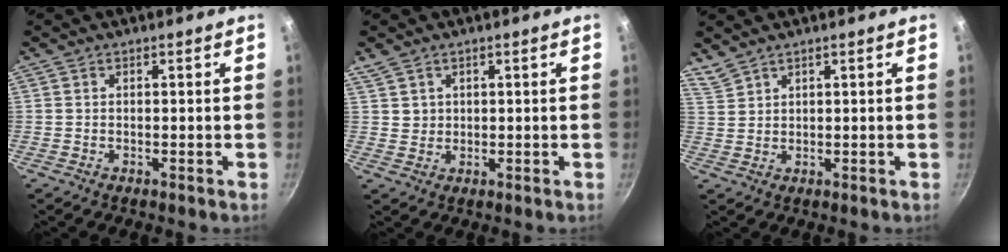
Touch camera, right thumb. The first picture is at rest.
{"total": 3.0, "force": [1.8, 2.1, 1.1], "torque": [-0.013, 0.000, 0.041]}
{"total": 2.7, "force": [2.5, 0.6, 0.6], "torque": [-0.014, -0.002, 0.060]}